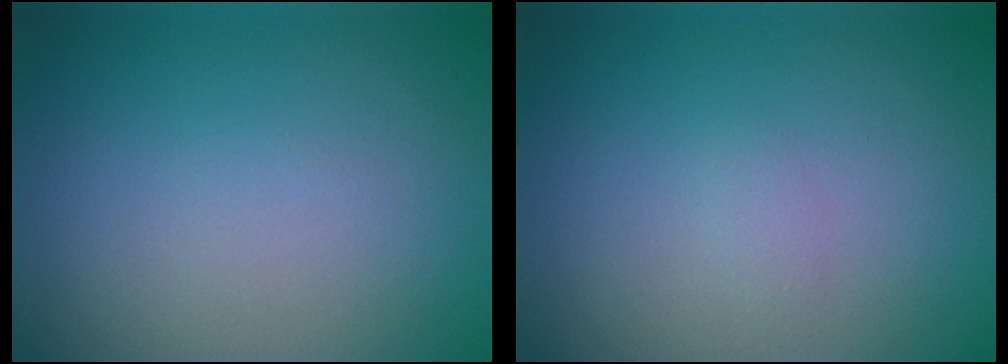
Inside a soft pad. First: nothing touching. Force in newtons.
{"total": 0.6, "press": 0.6, "slide": 0.1}